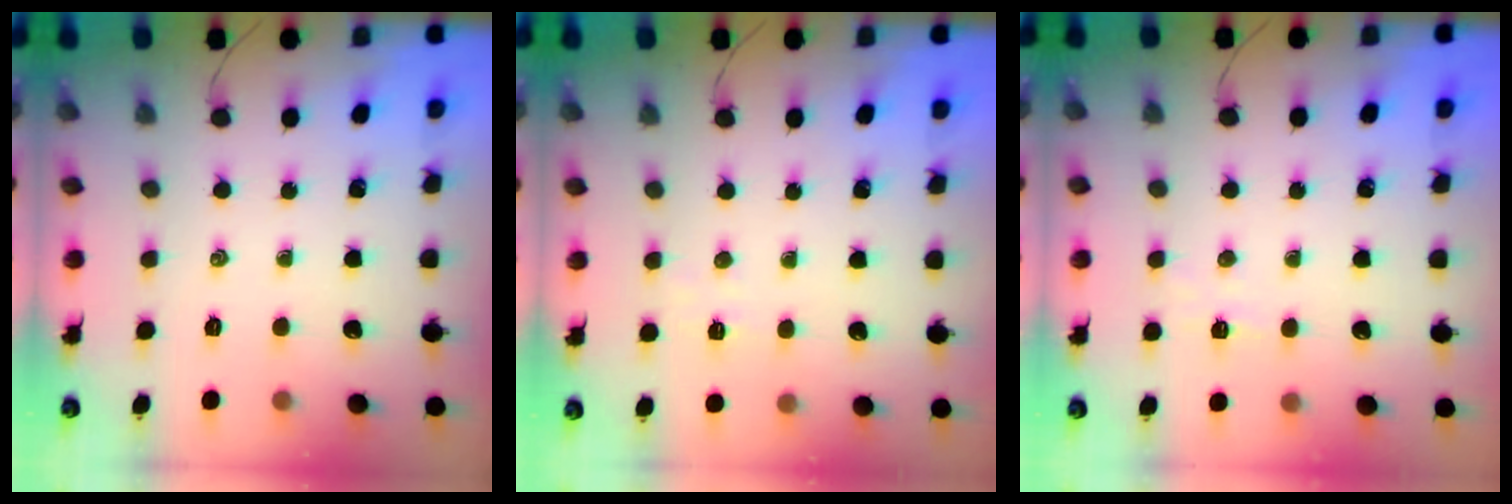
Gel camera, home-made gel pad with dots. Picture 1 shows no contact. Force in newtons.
{"total": 2.8, "press": 2.7, "slide": 0.8}
{"total": 2.9, "press": 2.7, "slide": 0.8}